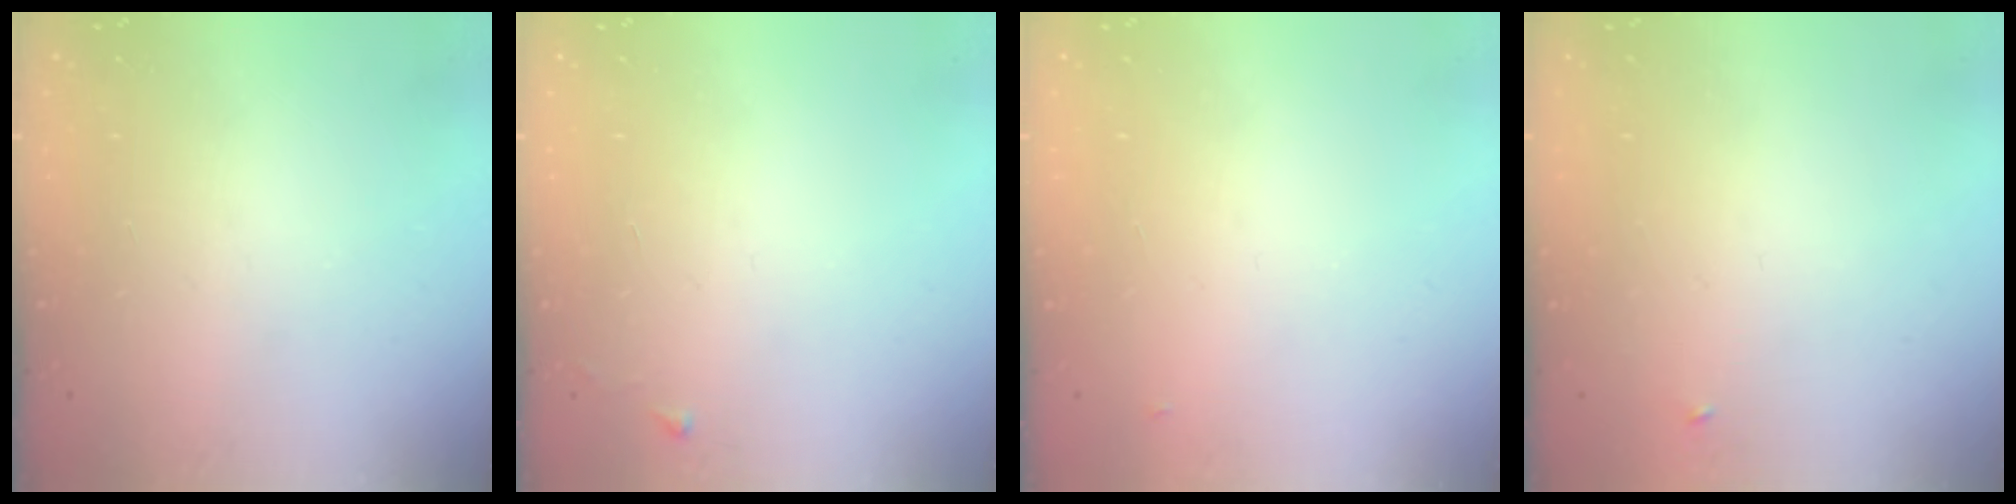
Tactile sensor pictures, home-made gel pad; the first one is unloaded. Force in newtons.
{"total": 3.5, "press": 3.4, "slide": 0.5}
{"total": 2.8, "press": 2.8, "slide": 0.4}
{"total": 2.3, "press": 2.3, "slide": 0.2}